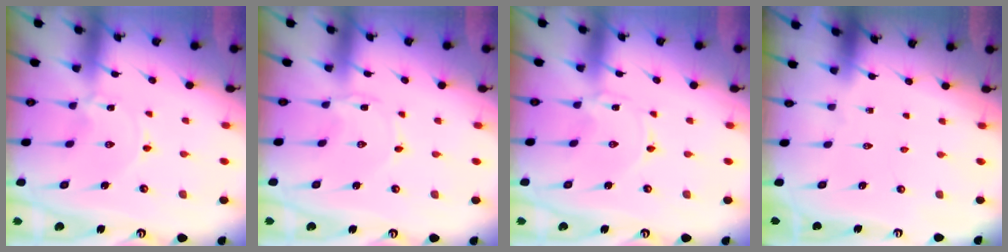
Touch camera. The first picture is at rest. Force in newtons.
{"total": 2.4, "press": 2.4, "slide": 0.3}
{"total": 0.0}
{"total": 0.0}